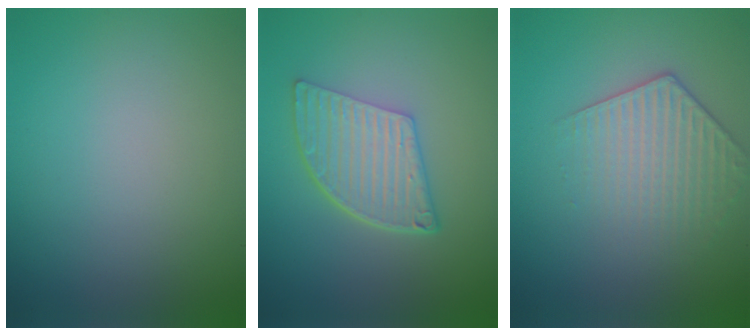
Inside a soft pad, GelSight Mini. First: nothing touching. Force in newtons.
{"total": 5.7, "press": 4.2, "slide": 3.8}
{"total": 3.1, "press": 3.0, "slide": 1.0}